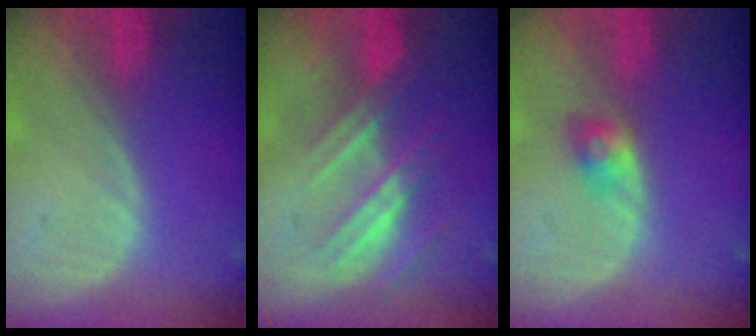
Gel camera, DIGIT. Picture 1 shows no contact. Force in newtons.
{"total": 7.2, "press": 6.8, "slide": 2.6}
{"total": 2.8, "press": 2.6, "slide": 1.2}